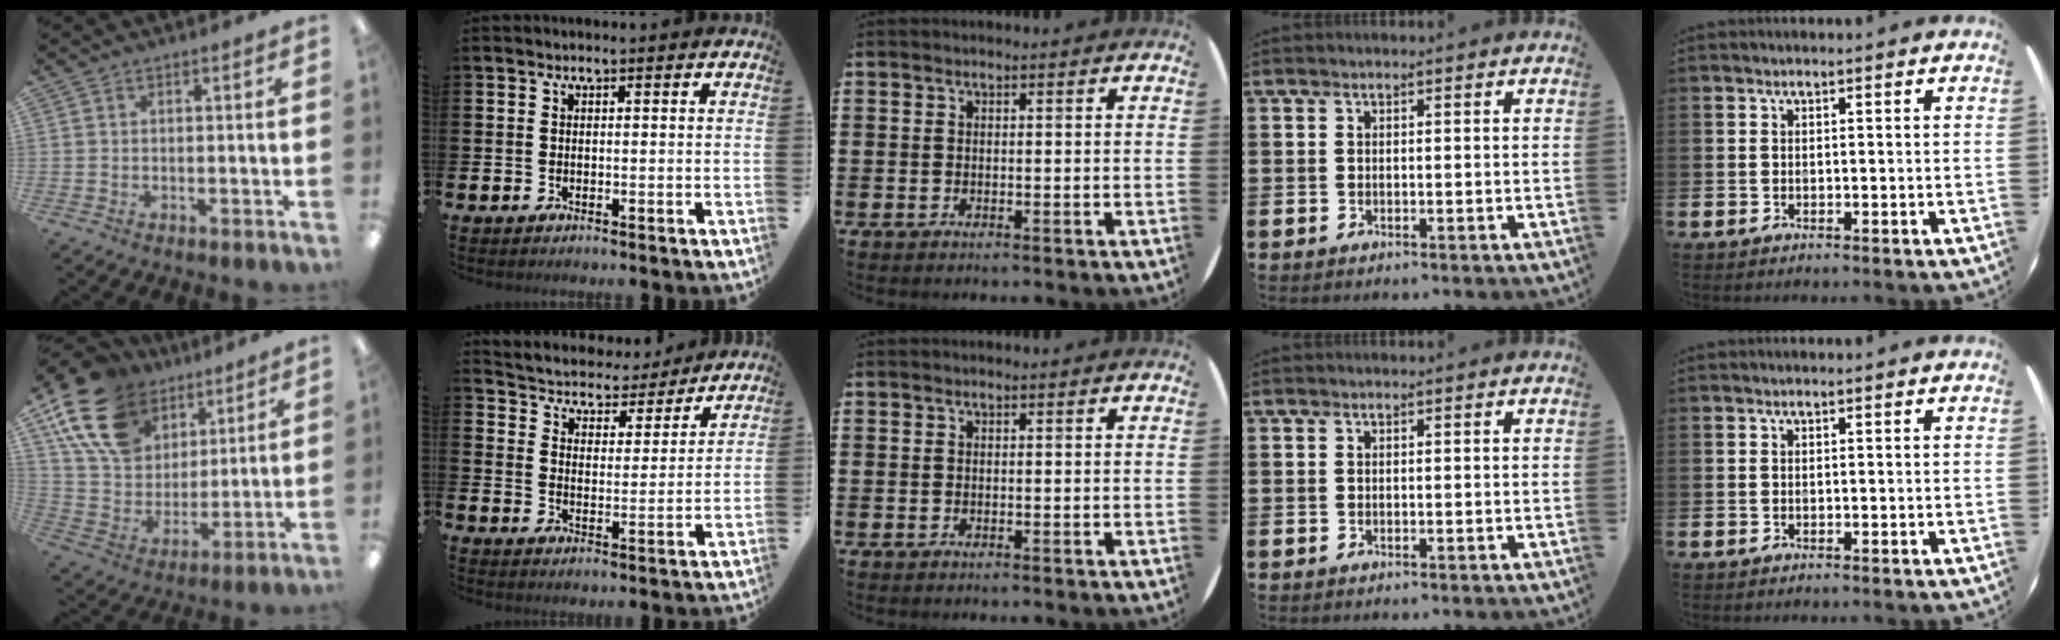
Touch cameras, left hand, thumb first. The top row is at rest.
{"thumb": {"total": 19.3, "force": [11.2, 12.8, 9.2], "torque": [-0.181, -0.042, 0.215]}, "index": {"total": 4.8, "force": [4.5, 1.6, -0.1], "torque": [-0.023, -0.046, 0.071]}}